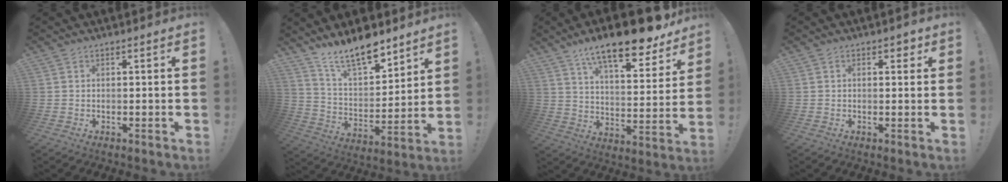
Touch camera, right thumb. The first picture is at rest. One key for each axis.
{"total": 13.3, "fx": 11.3, "fy": 4.3, "fz": 5.7, "tx": -0.100, "ty": -0.087, "tz": 0.203}
{"total": 17.8, "fx": 12.7, "fy": 4.3, "fz": 11.7, "tx": -0.179, "ty": -0.093, "tz": 0.206}
{"total": 1.7, "fx": 0.7, "fy": 1.1, "fz": 1.1, "tx": 0.003, "ty": -0.004, "tz": 0.007}